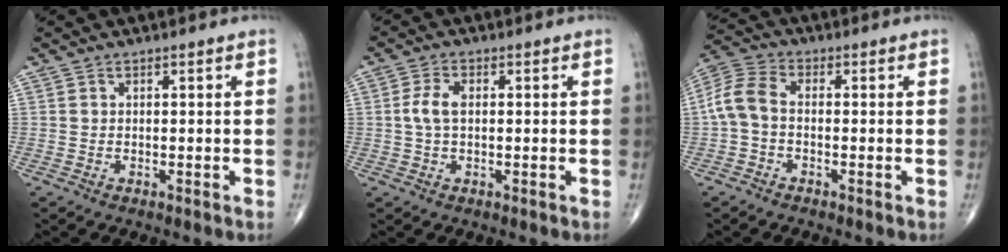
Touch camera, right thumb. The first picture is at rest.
{"total": 3.8, "force": [0.2, 2.1, 3.2], "torque": [-0.074, 0.007, 0.001]}
{"total": 6.7, "force": [-0.9, 4.1, 5.2], "torque": [-0.112, 0.020, -0.031]}